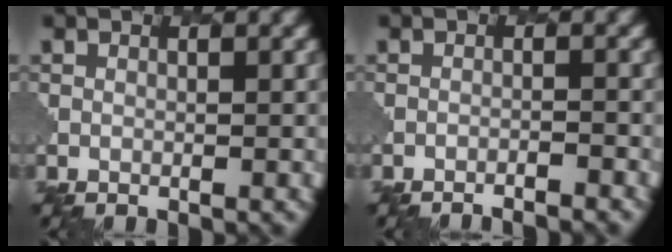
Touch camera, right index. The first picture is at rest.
{"total": 2.6, "force": [-2.5, 0.1, 0.7], "torque": [-0.004, 0.010, -0.037]}